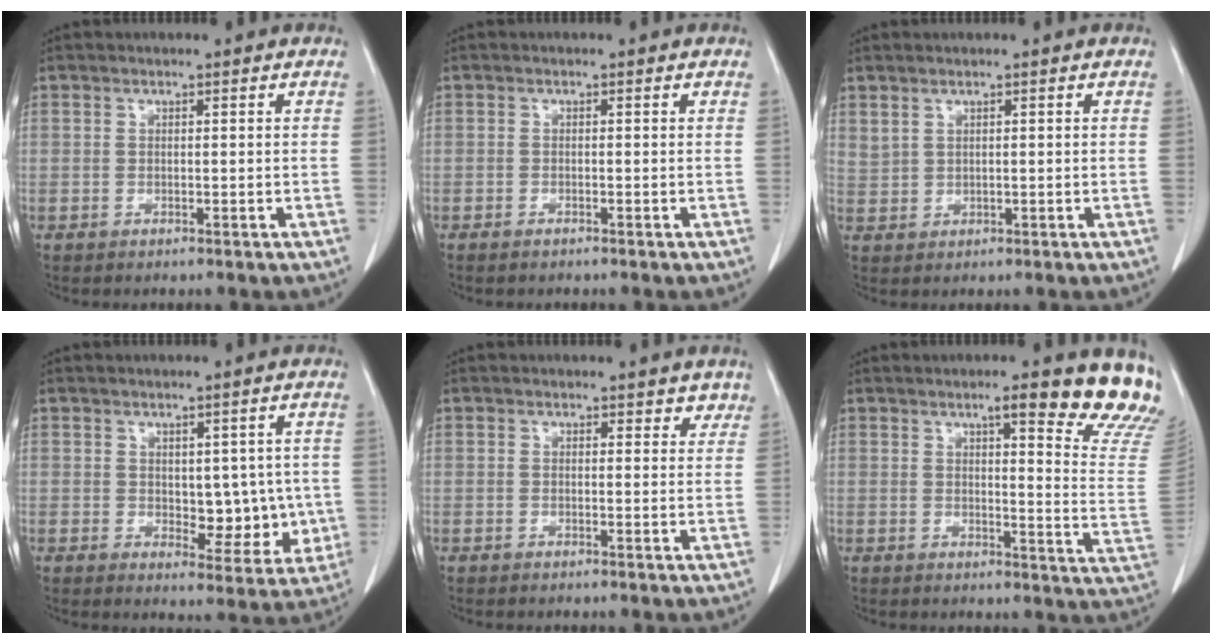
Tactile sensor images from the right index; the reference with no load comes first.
{"total": 0.8, "force": [-0.7, 0.1, 0.3], "torque": [-0.008, -0.001, -0.011]}
{"total": 1.7, "force": [1.4, 0.8, 0.5], "torque": [-0.009, 0.005, 0.035]}
{"total": 7.2, "force": [0.0, 4.2, 5.9], "torque": [-0.055, 0.003, 0.013]}
{"total": 2.6, "force": [2.1, 1.5, 0.5], "torque": [0.015, -0.003, 0.014]}
{"total": 15.6, "force": [12.6, 1.3, 9.1], "torque": [-0.089, -0.060, 0.133]}